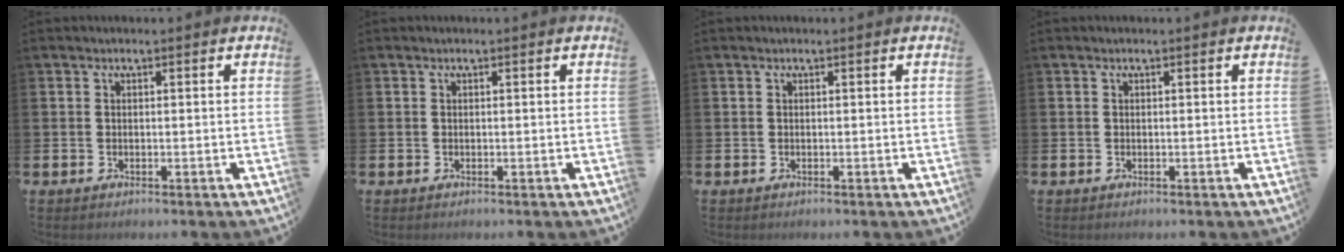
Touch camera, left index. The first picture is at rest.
{"total": 0.0}
{"total": 0.0}
{"total": 0.0}